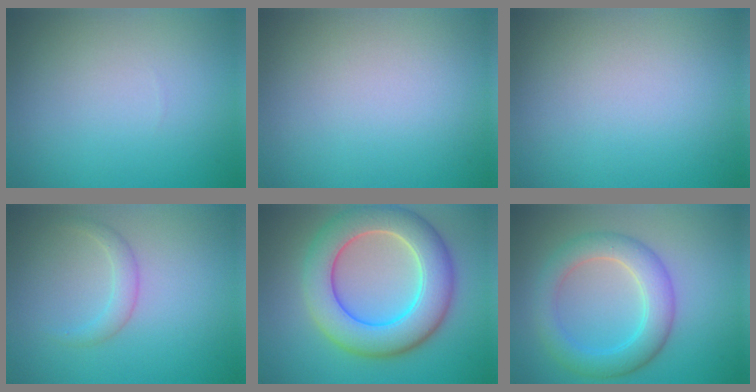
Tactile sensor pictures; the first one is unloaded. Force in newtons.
{"total": 0.0}
{"total": 0.0}
{"total": 1.5, "press": 1.5, "slide": 0.1}
{"total": 9.2, "press": 9.2, "slide": 0.4}
{"total": 4.9, "press": 4.9, "slide": 0.5}